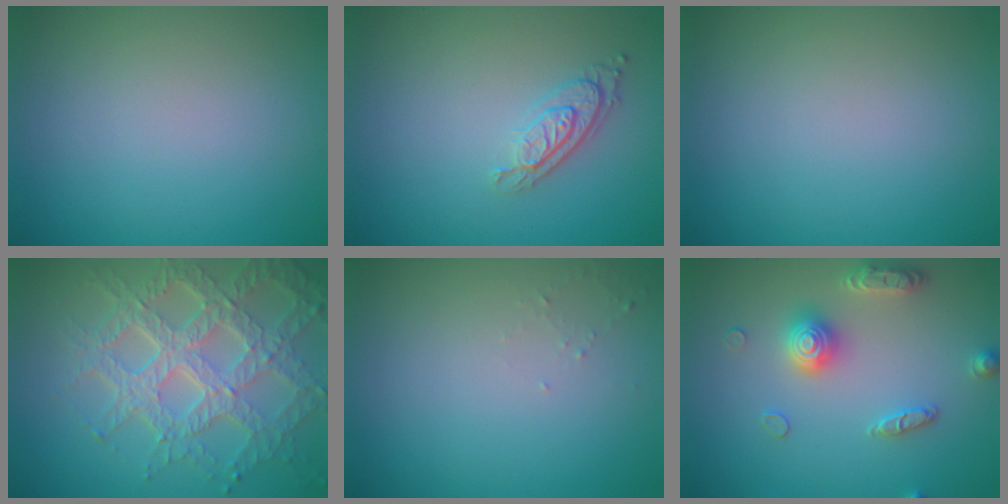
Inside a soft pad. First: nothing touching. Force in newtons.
{"total": 2.9, "press": 2.2, "slide": 1.9}
{"total": 0.0}
{"total": 7.9, "press": 5.6, "slide": 5.5}
{"total": 0.7, "press": 0.6, "slide": 0.2}
{"total": 3.4, "press": 3.4, "slide": 0.6}